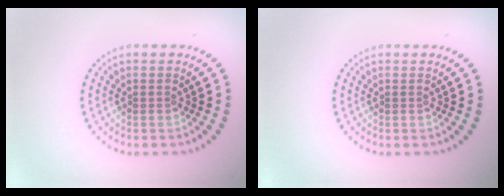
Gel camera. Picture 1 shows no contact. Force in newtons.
{"total": 0.0}